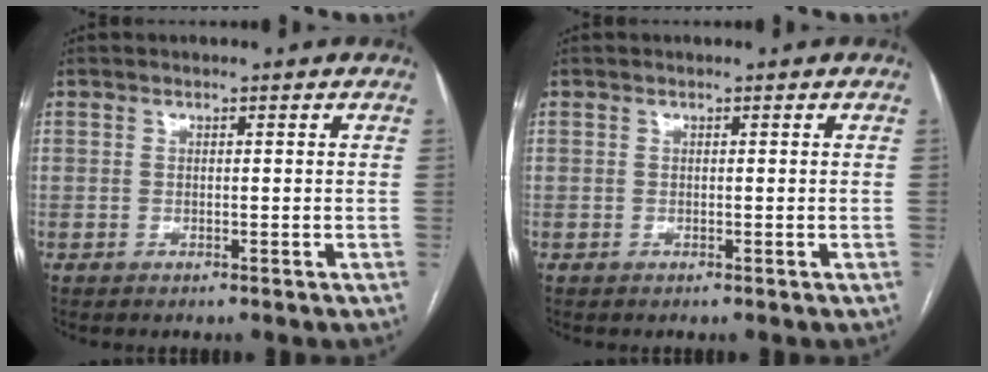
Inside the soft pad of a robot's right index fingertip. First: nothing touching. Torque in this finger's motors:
{"motor_torque": [0.00, 0.00, 0.00, 0.00]}